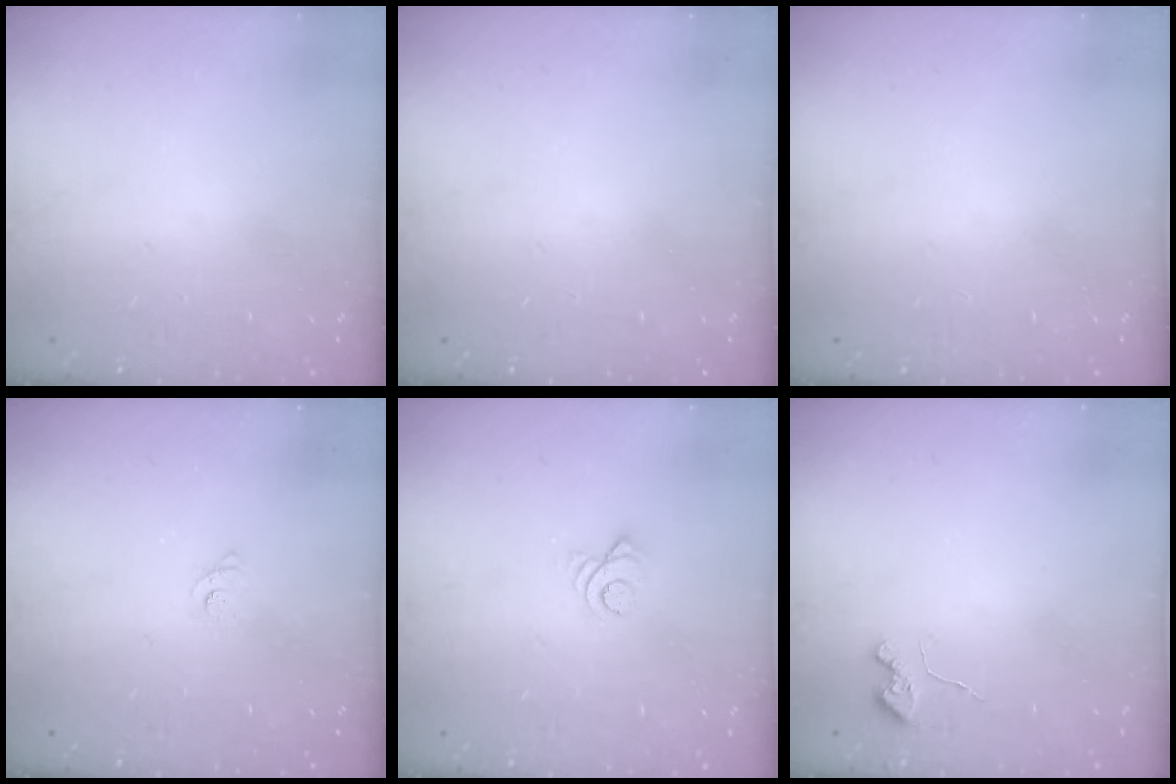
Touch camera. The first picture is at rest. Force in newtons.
{"total": 0.0}
{"total": 0.0}
{"total": 2.2, "press": 2.2, "slide": 0.3}
{"total": 3.3, "press": 3.3, "slide": 0.2}
{"total": 4.1, "press": 4.1, "slide": 0.4}